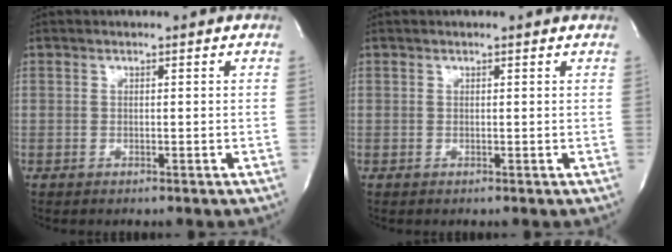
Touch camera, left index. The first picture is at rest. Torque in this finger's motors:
{"motor_torque": [0.25, -0.11, -0.03, -0.01]}